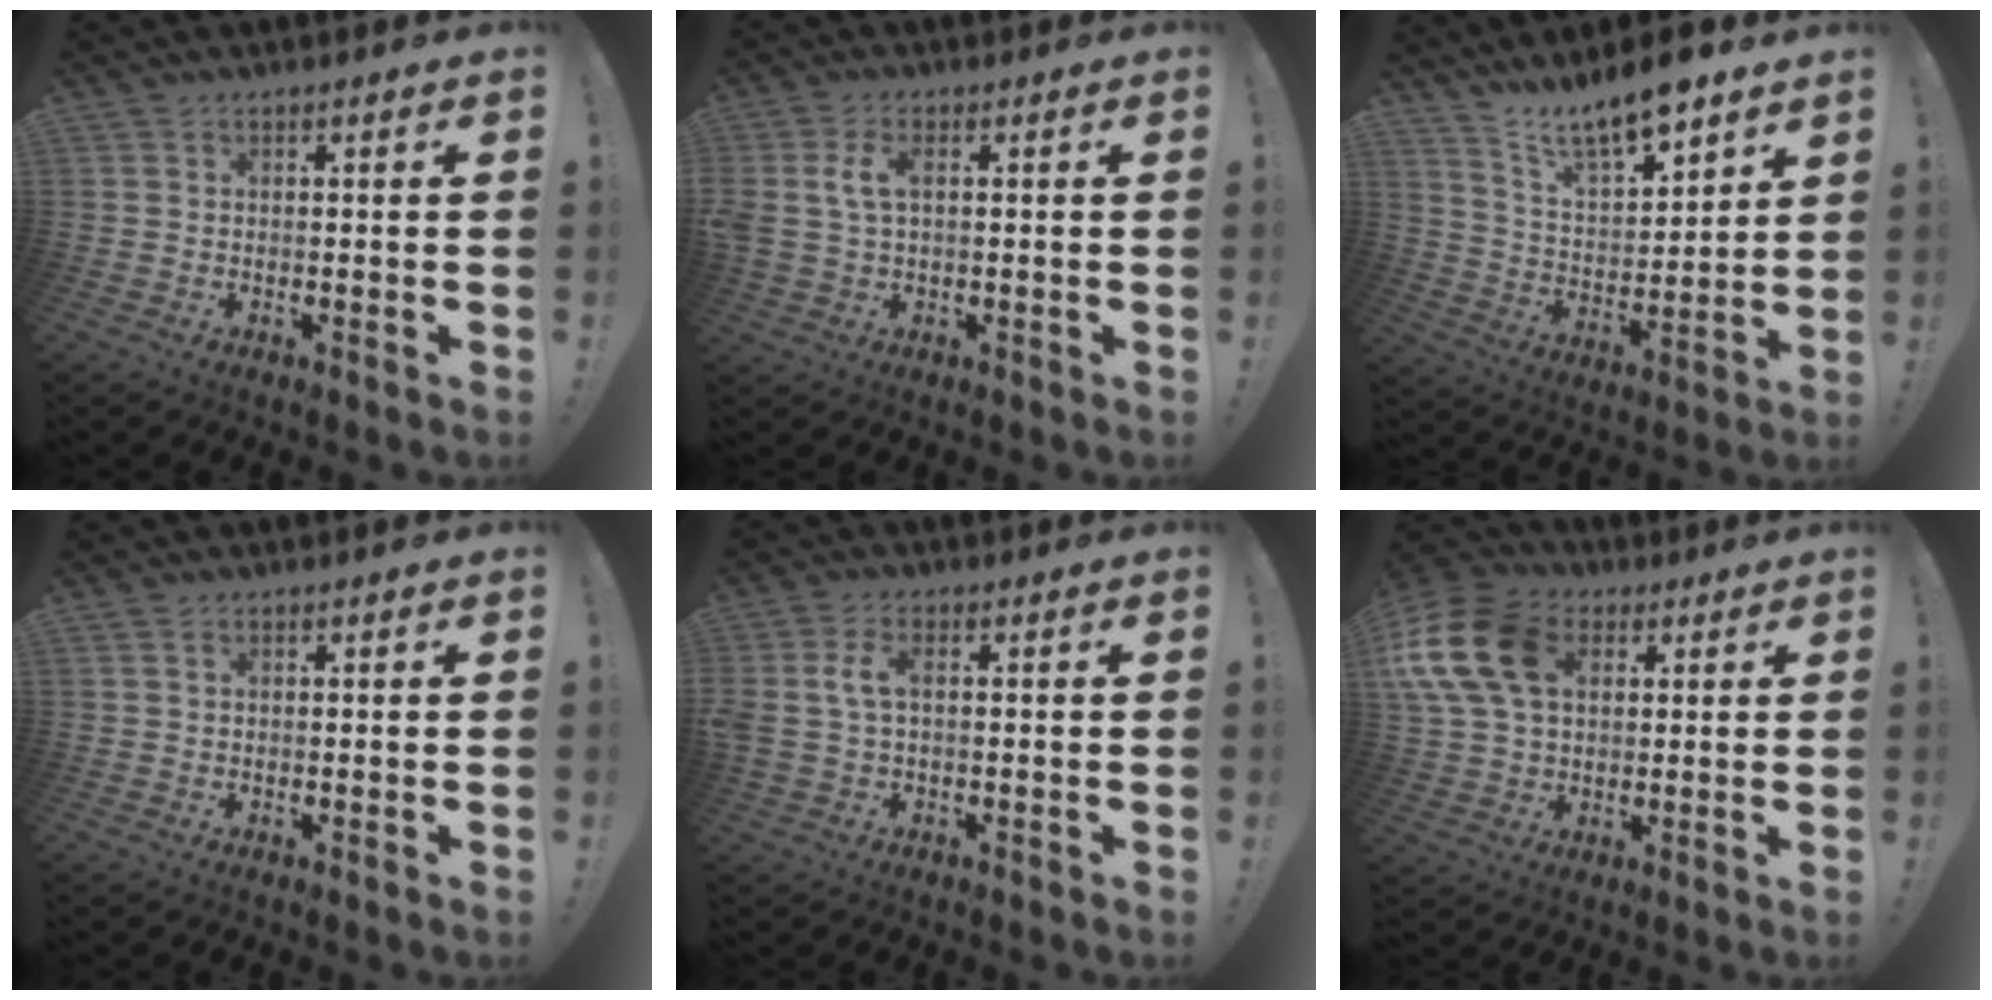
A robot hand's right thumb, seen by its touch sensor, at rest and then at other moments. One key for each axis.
{"total": 6.2, "fx": 1.1, "fy": 3.7, "fz": 4.9, "tx": -0.096, "ty": 0.003, "tz": 0.019}
{"total": 12.0, "fx": 10.4, "fy": 2.9, "fz": 5.2, "tx": -0.097, "ty": -0.080, "tz": 0.185}
{"total": 0.6, "fx": 0.2, "fy": 0.5, "fz": 0.3, "tx": -0.007, "ty": 0.003, "tz": 0.004}
{"total": 6.0, "fx": 0.1, "fy": 3.0, "fz": 5.2, "tx": -0.112, "ty": 0.001, "tz": 0.001}
{"total": 18.0, "fx": 5.2, "fy": 12.9, "fz": 11.5, "tx": -0.226, "ty": -0.008, "tz": 0.099}